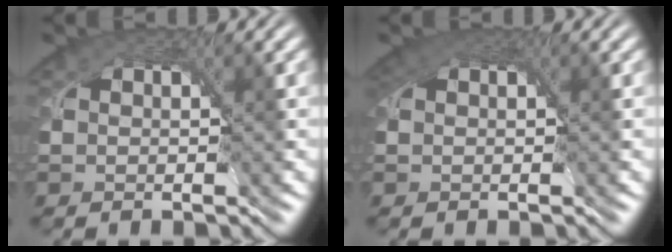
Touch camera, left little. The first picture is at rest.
{"total": 2.9, "force": [1.2, 1.9, 1.8], "torque": [-0.046, 0.003, 0.012]}